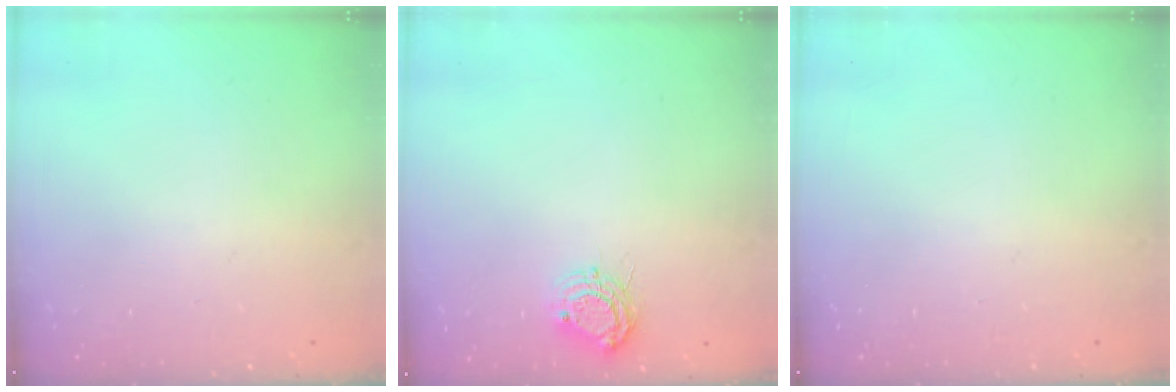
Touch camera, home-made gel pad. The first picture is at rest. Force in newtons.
{"total": 7.8, "press": 7.7, "slide": 0.7}
{"total": 0.0}